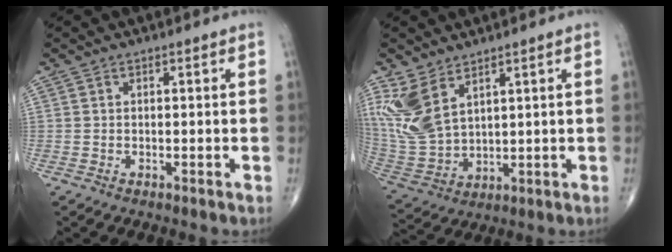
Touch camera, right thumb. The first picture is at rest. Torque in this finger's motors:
{"motor_torque": [0.04, 0.28, 0.92, 0.90, 0.15]}